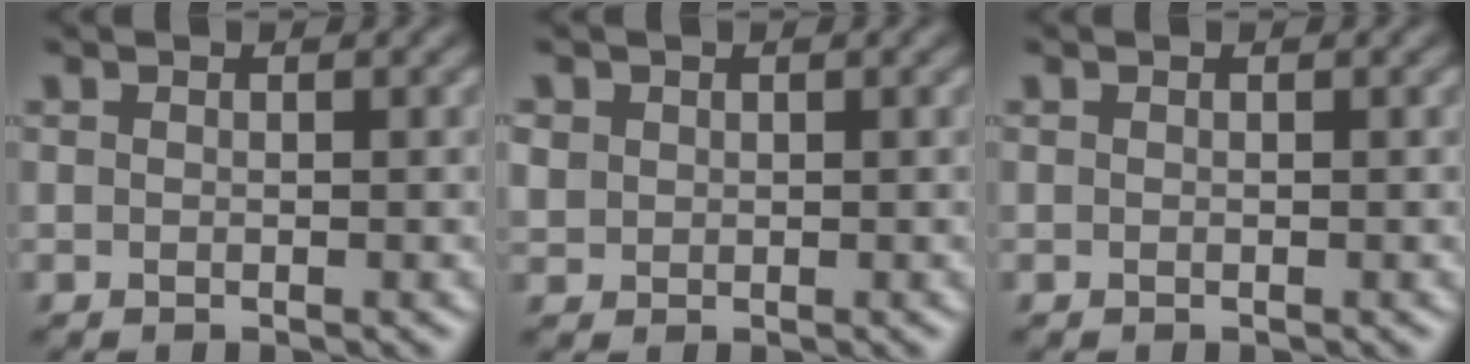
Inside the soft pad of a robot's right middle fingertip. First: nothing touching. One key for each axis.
{"total": 1.3, "fx": 0.4, "fy": 1.2, "fz": 0.3, "tx": -0.008, "ty": -0.002, "tz": 0.011}
{"total": 0.0}